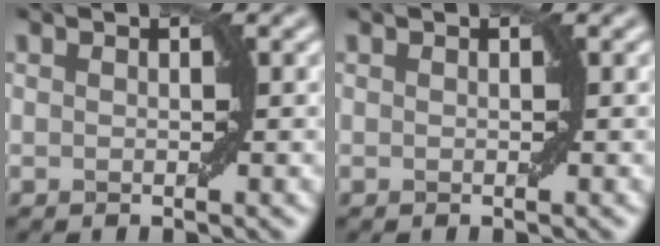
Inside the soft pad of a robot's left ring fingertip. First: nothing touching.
{"total": 0.0}